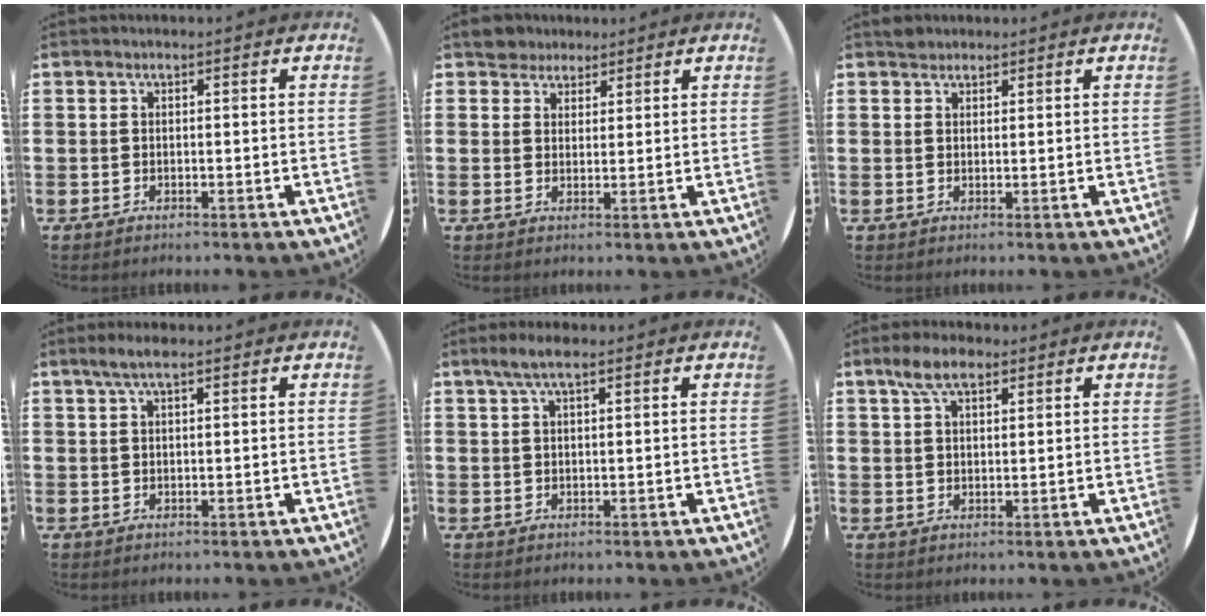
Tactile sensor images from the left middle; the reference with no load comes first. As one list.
[{"total": 3.1, "force": [2.8, 1.4, -0.1], "torque": [-0.001, 0.002, 0.054]}, {"total": 1.3, "force": [1.2, 0.5, -0.1], "torque": [0.006, 0.000, 0.023]}, {"total": 2.7, "force": [1.8, 0.4, 1.9], "torque": [-0.040, 0.006, 0.031]}, {"total": 3.2, "force": [2.1, 0.6, 2.3], "torque": [-0.049, 0.006, 0.036]}, {"total": 5.1, "force": [3.4, 2.3, 3.1], "torque": [-0.051, 0.003, 0.059]}]